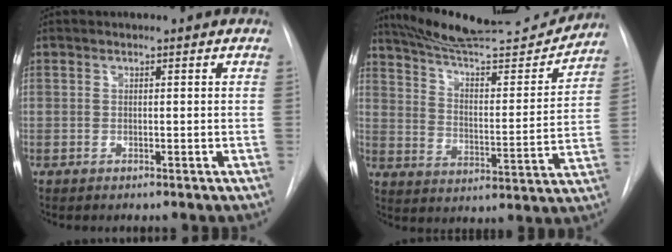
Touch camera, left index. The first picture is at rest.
{"total": 20.6, "force": [19.4, 1.7, 6.7], "torque": [-0.107, -0.031, 0.283]}